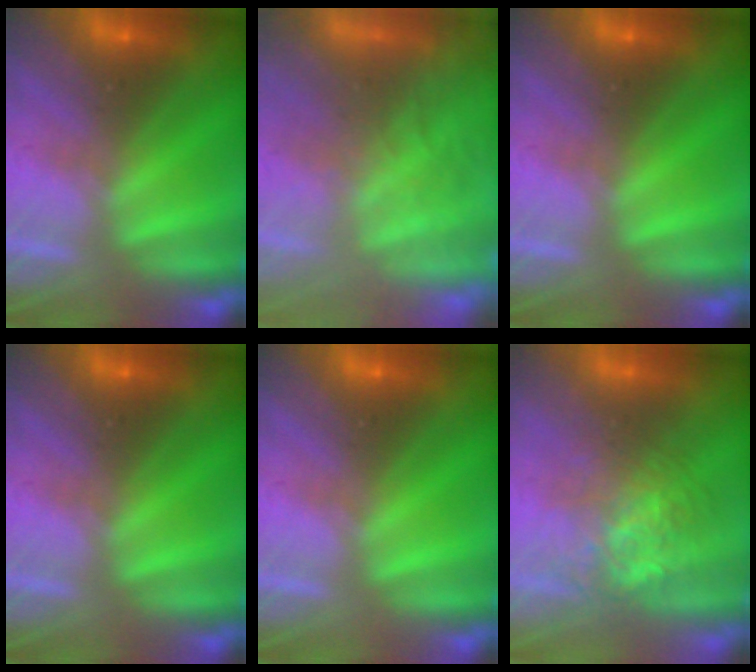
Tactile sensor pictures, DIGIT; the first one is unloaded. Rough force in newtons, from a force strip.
{"total": 7.8}
{"total": 0.0}
{"total": 0.0}
{"total": 0.0}
{"total": 3.7}